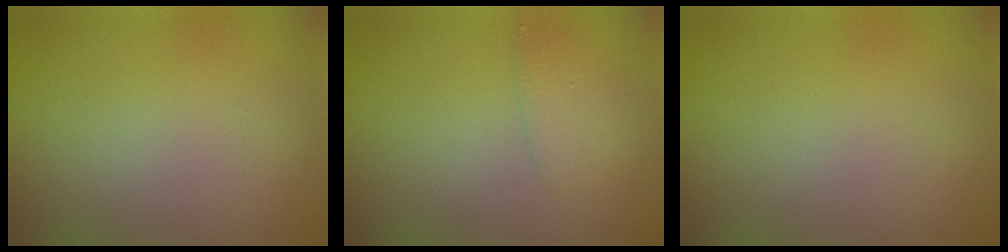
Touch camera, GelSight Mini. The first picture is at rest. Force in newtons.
{"total": 1.5, "press": 1.5, "slide": 0.1}
{"total": 0.0}